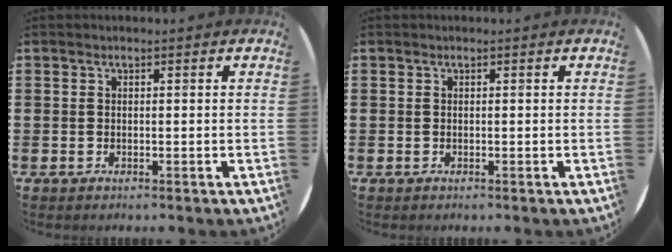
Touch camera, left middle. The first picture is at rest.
{"total": 0.0}